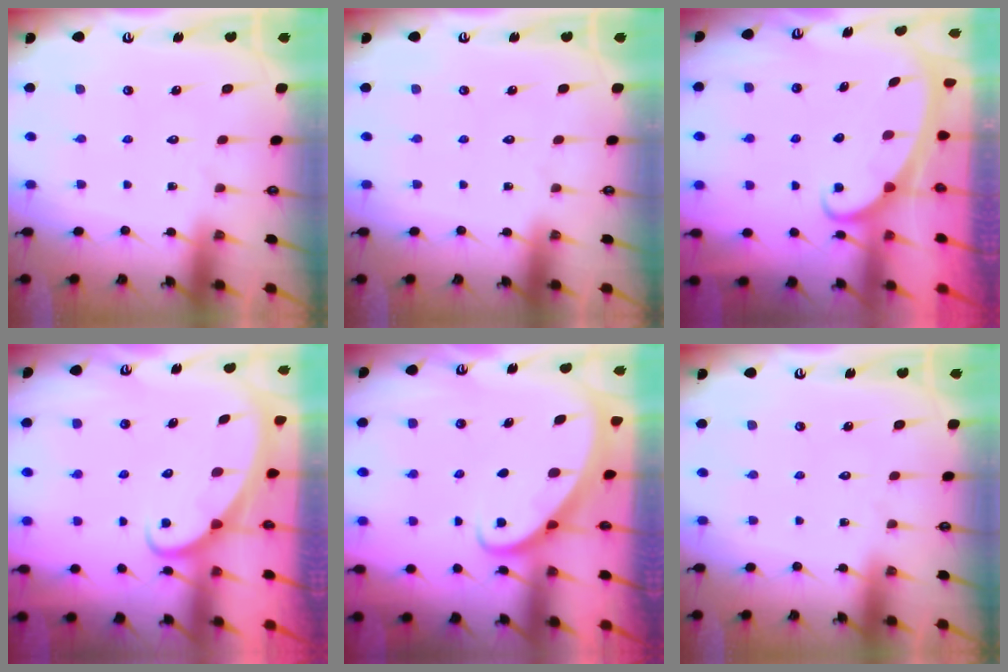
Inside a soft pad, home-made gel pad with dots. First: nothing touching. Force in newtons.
{"total": 0.0}
{"total": 2.4, "press": 2.4, "slide": 0.3}
{"total": 2.5, "press": 2.4, "slide": 0.2}
{"total": 2.6, "press": 2.6, "slide": 0.2}
{"total": 0.0}